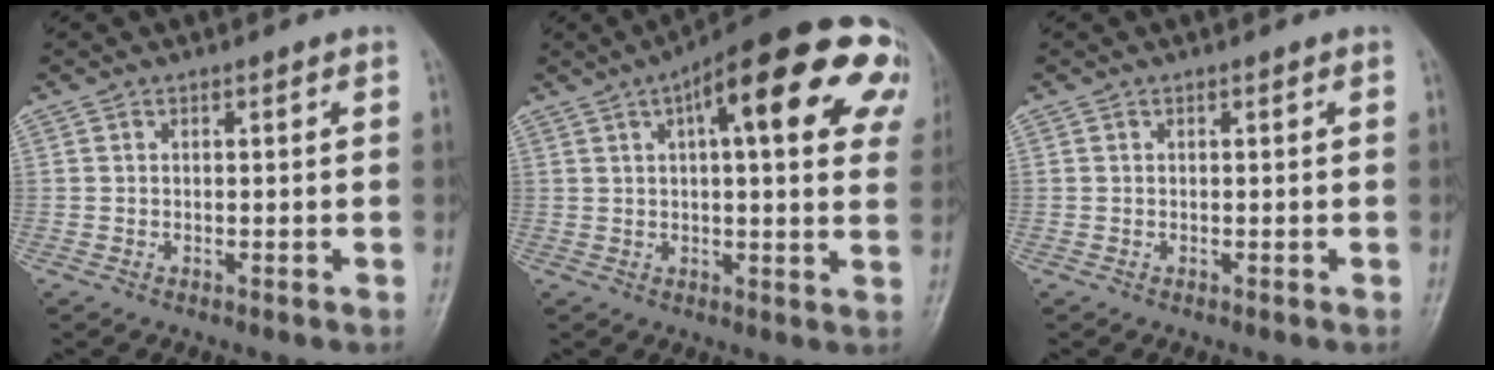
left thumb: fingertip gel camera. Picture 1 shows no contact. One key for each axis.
{"total": 25.4, "fx": 9.6, "fy": 8.1, "fz": 22.0, "tx": -0.260, "ty": 0.032, "tz": 0.124}
{"total": 0.0}